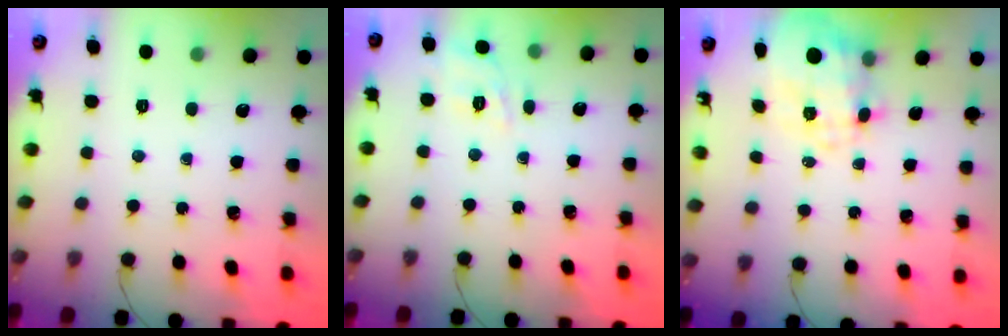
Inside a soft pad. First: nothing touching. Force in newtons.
{"total": 2.8, "press": 2.2, "slide": 1.7}
{"total": 8.0, "press": 7.8, "slide": 1.9}